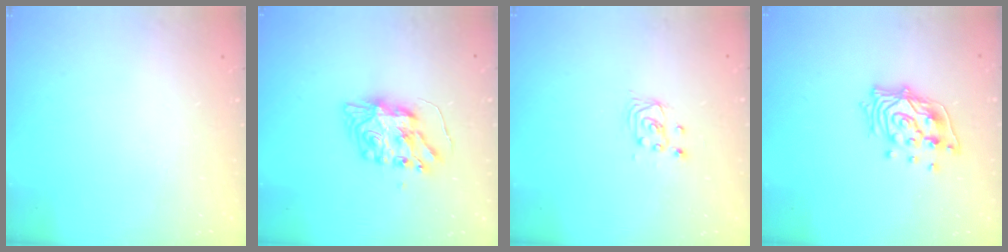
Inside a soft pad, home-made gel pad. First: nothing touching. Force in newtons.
{"total": 9.3, "press": 9.3, "slide": 0.7}
{"total": 2.5, "press": 2.5, "slide": 0.2}
{"total": 12.9, "press": 12.8, "slide": 1.8}